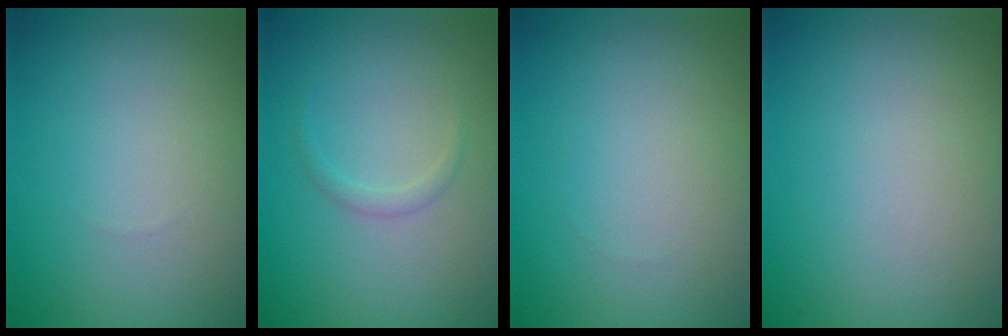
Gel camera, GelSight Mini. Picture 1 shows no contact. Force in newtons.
{"total": 0.8, "press": 0.8, "slide": 0.1}
{"total": 0.0}
{"total": 0.0}